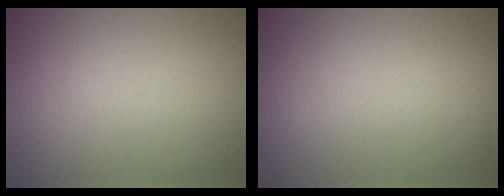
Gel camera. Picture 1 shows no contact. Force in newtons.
{"total": 0.0}